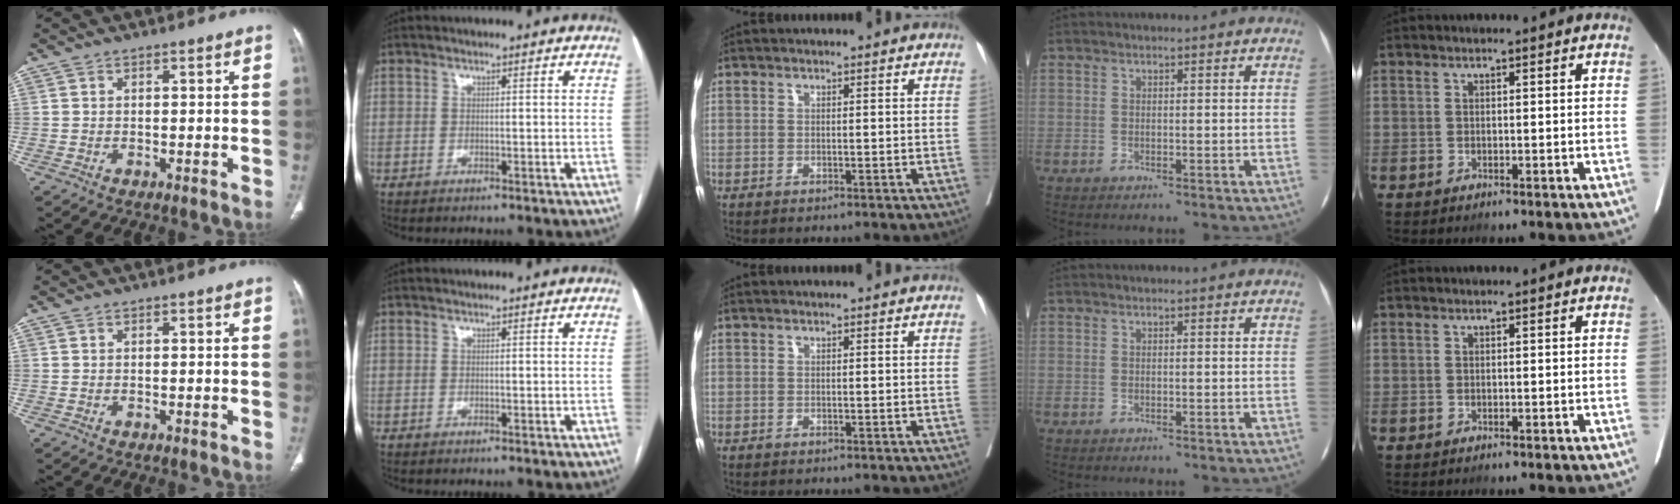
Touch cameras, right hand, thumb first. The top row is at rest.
{}